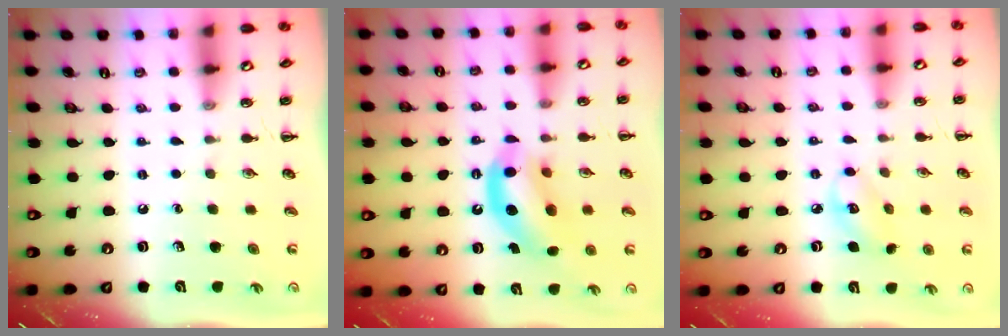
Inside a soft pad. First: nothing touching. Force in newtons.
{"total": 12.1, "press": 11.6, "slide": 3.3}
{"total": 5.9, "press": 5.8, "slide": 0.9}